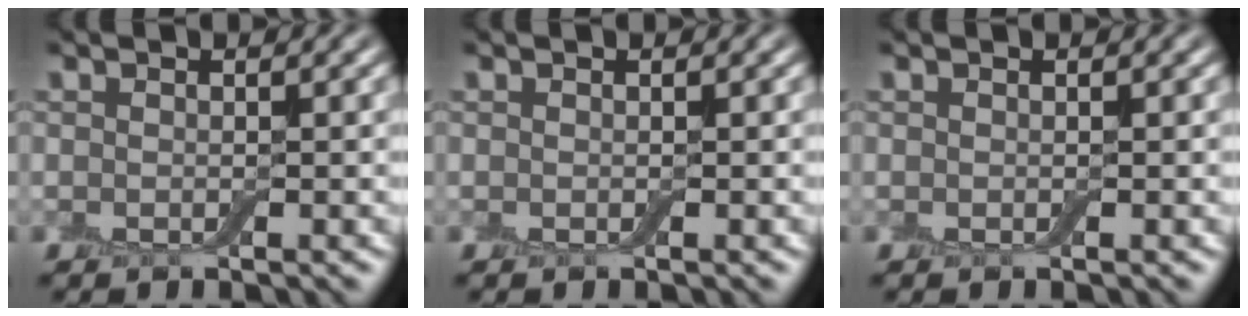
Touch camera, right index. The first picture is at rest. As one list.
[{"total": 0.0}, {"total": 0.0}]